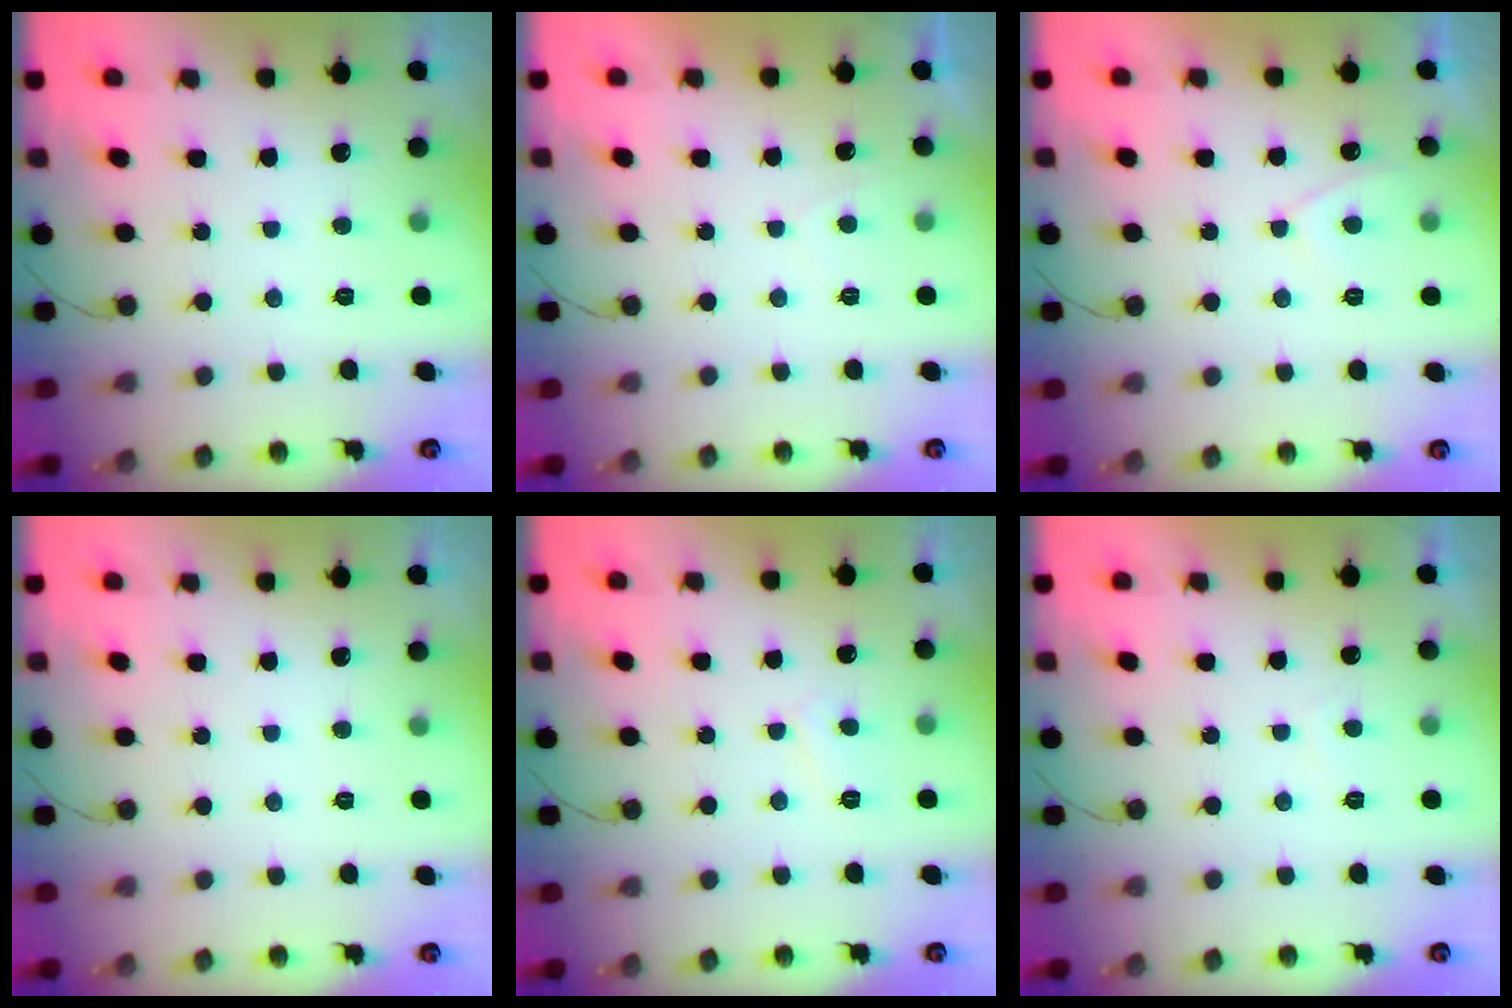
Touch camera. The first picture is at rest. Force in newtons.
{"total": 0.9, "press": 0.7, "slide": 0.5}
{"total": 2.4, "press": 2.4, "slide": 0.5}
{"total": 0.0}
{"total": 4.2, "press": 4.2, "slide": 0.4}
{"total": 0.9, "press": 0.8, "slide": 0.4}